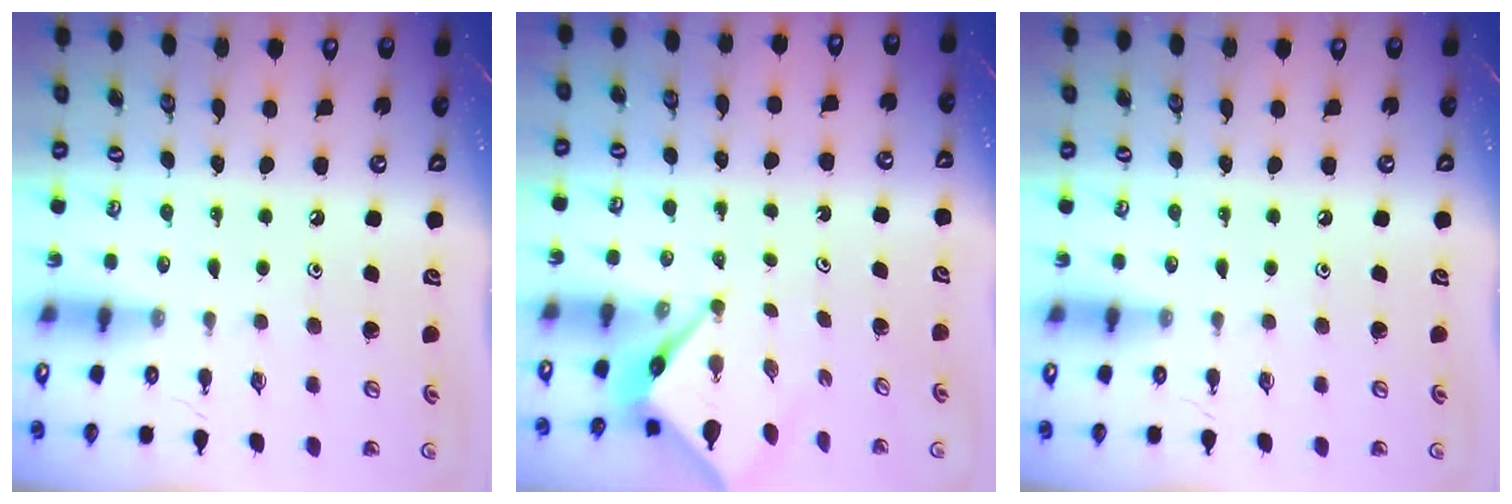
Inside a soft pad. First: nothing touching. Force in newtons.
{"total": 4.0, "press": 4.0, "slide": 0.2}
{"total": 0.0}